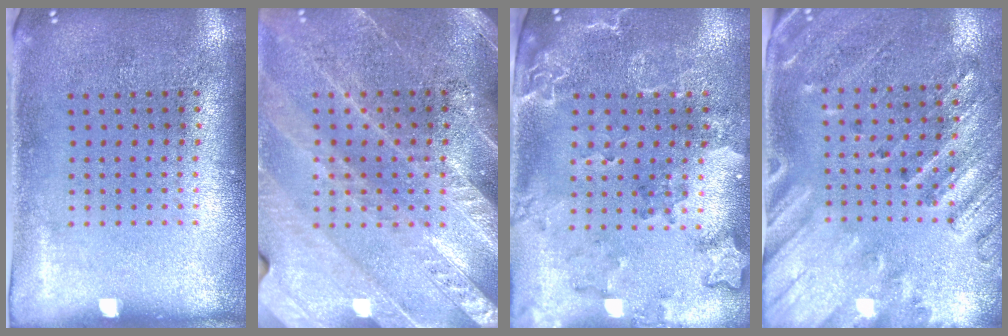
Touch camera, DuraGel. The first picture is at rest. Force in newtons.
{"total": 3.0, "press": 2.8, "slide": 1.3}
{"total": 2.2, "press": 1.9, "slide": 1.1}
{"total": 2.4, "press": 2.0, "slide": 1.4}